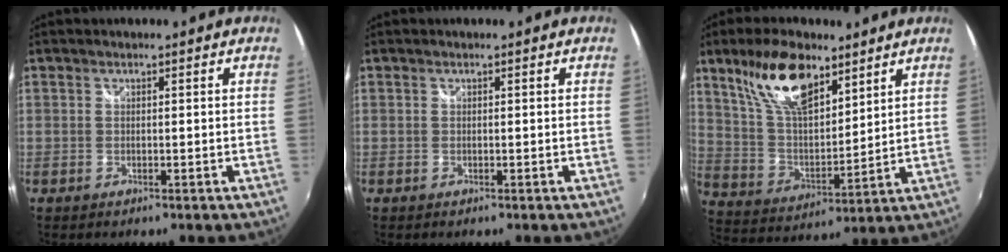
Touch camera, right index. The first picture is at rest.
{"total": 0.0}
{"total": 16.0, "force": [10.2, 6.8, 10.4], "torque": [-0.198, 0.018, 0.198]}